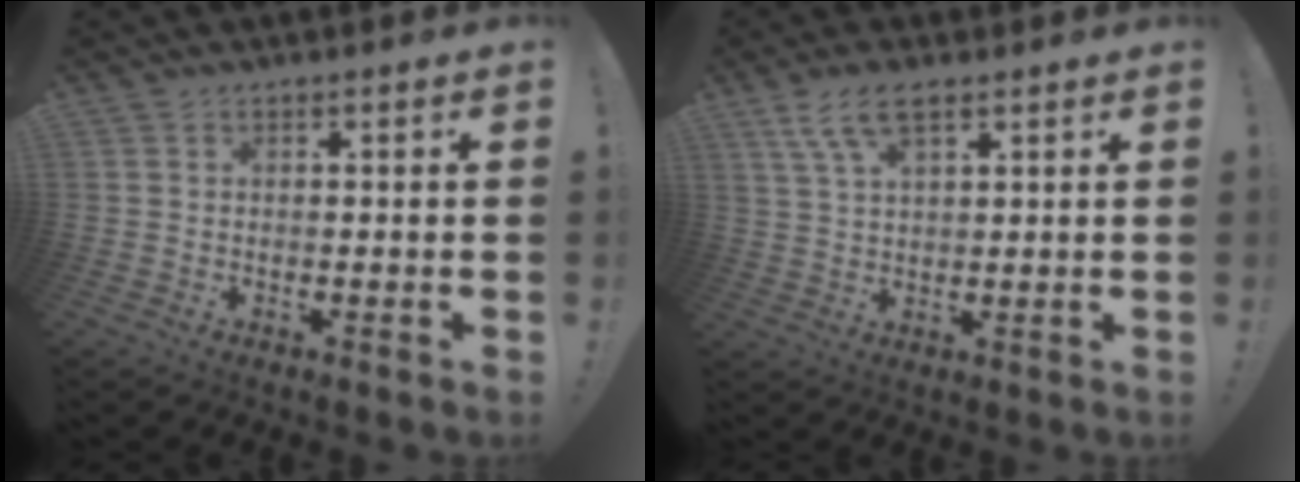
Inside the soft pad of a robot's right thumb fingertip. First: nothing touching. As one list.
[{"total": 7.7, "force": [4.4, 3.0, 5.6], "torque": [-0.107, -0.007, 0.085]}]